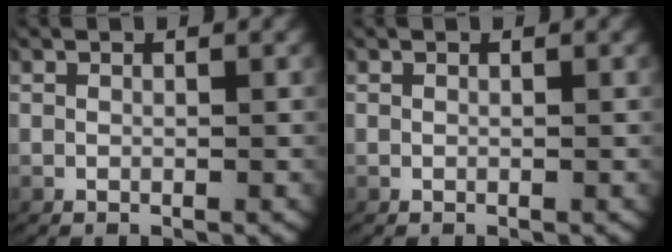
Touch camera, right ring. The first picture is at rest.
{"total": 0.0}